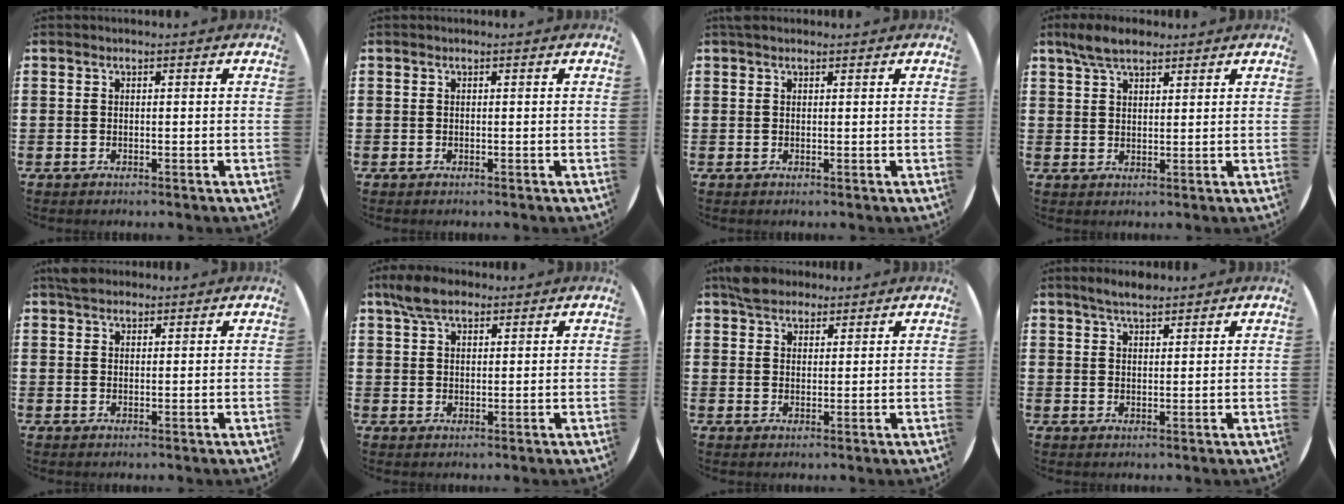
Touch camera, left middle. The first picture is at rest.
{"total": 0.0}
{"total": 0.8, "force": [0.7, 0.4, 0.1], "torque": [0.003, -0.001, 0.011]}
{"total": 4.7, "force": [3.8, 1.8, 2.2], "torque": [-0.043, -0.003, 0.070]}
{"total": 2.2, "force": [2.0, 0.9, 0.4], "torque": [-0.003, 0.004, 0.037]}
{"total": 4.6, "force": [3.5, 2.1, 2.0], "torque": [-0.040, 0.003, 0.065]}
{"total": 3.7, "force": [3.2, 1.7, 0.5], "torque": [-0.004, -0.001, 0.060]}
{"total": 3.2, "force": [2.9, 0.8, 1.3], "torque": [-0.022, -0.003, 0.050]}